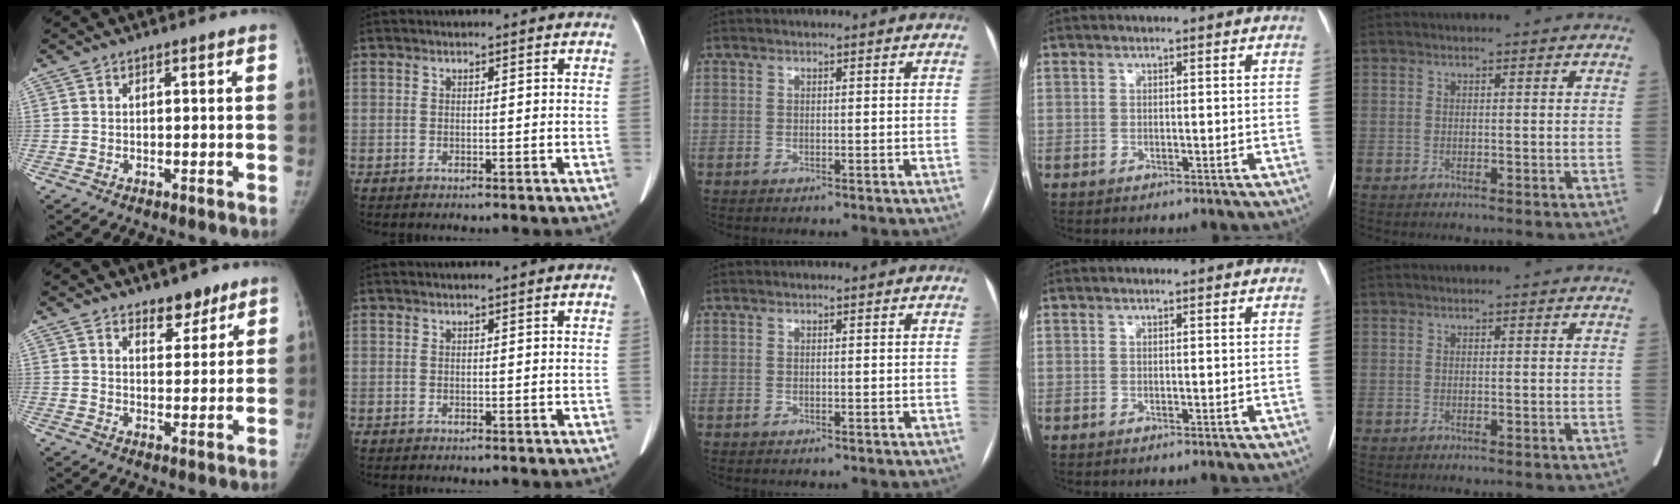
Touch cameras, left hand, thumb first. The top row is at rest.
{"thumb": {"total": 5.1, "force": [3.8, 2.7, 2.0], "torque": [0.003, -0.027, 0.059]}}